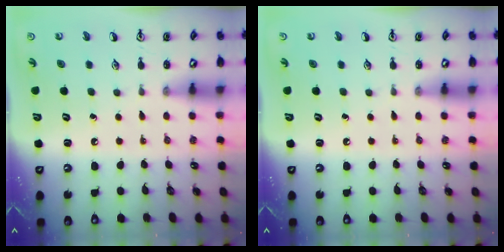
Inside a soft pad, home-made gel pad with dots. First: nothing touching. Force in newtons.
{"total": 0.0}